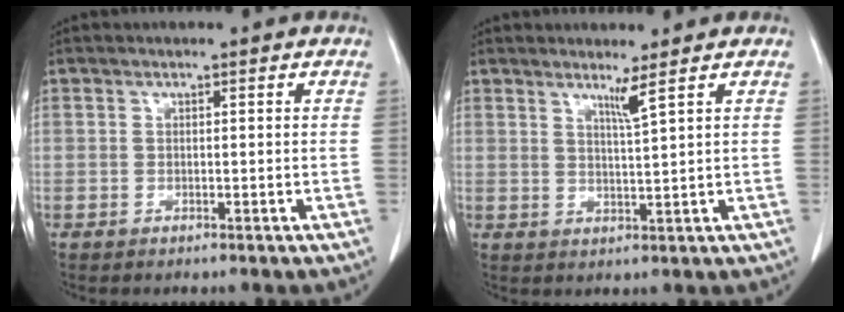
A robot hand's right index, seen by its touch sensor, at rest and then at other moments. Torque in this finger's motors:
{"motor_torque": [0.02, 0.18, 0.01, 0.02]}